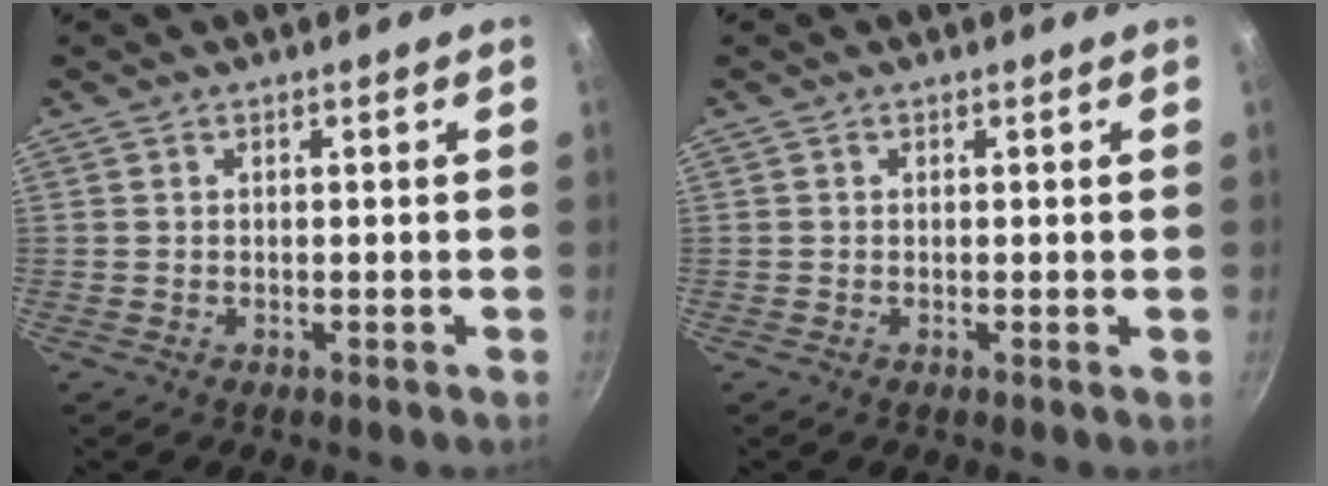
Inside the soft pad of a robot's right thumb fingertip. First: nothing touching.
{"total": 0.0}